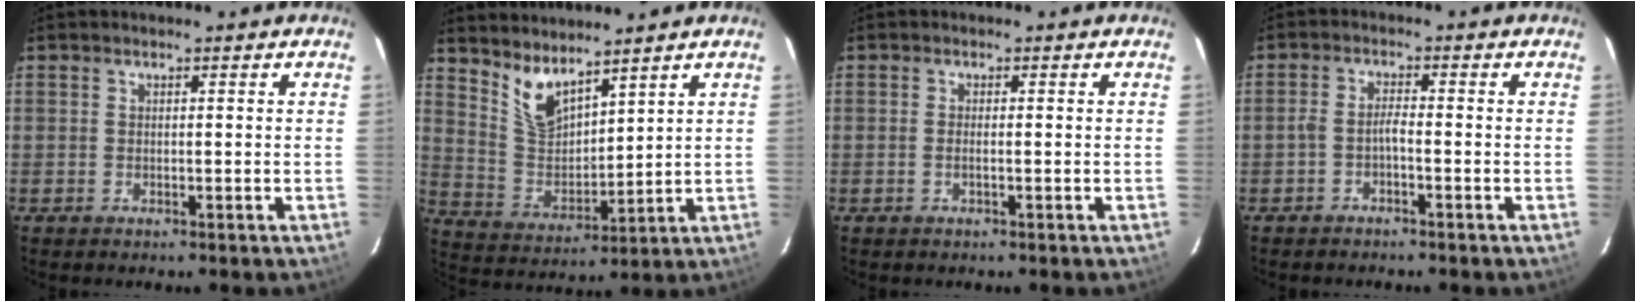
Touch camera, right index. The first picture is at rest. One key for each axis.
{"total": 7.9, "fx": 6.2, "fy": 2.8, "fz": 4.1, "tx": -0.080, "ty": -0.007, "tz": 0.132}
{"total": 0.9, "fx": -0.4, "fy": -0.1, "fz": 0.8, "tx": -0.016, "ty": -0.001, "tz": -0.007}
{"total": 2.1, "fx": -1.4, "fy": 0.2, "fz": 1.5, "tx": -0.038, "ty": 0.007, "tz": -0.027}